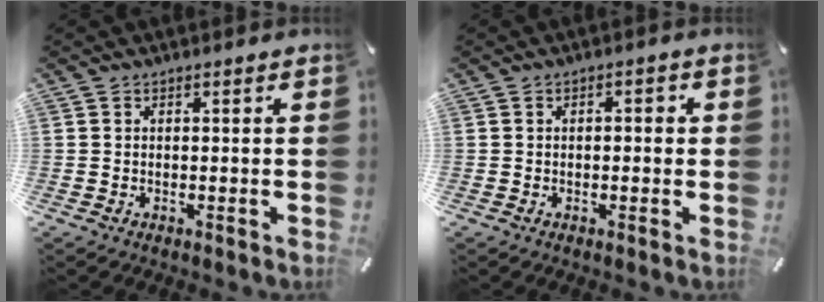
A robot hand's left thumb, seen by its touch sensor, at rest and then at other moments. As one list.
[{"total": 1.7, "force": [-0.4, 0.9, 1.4], "torque": [-0.025, 0.007, -0.010]}]